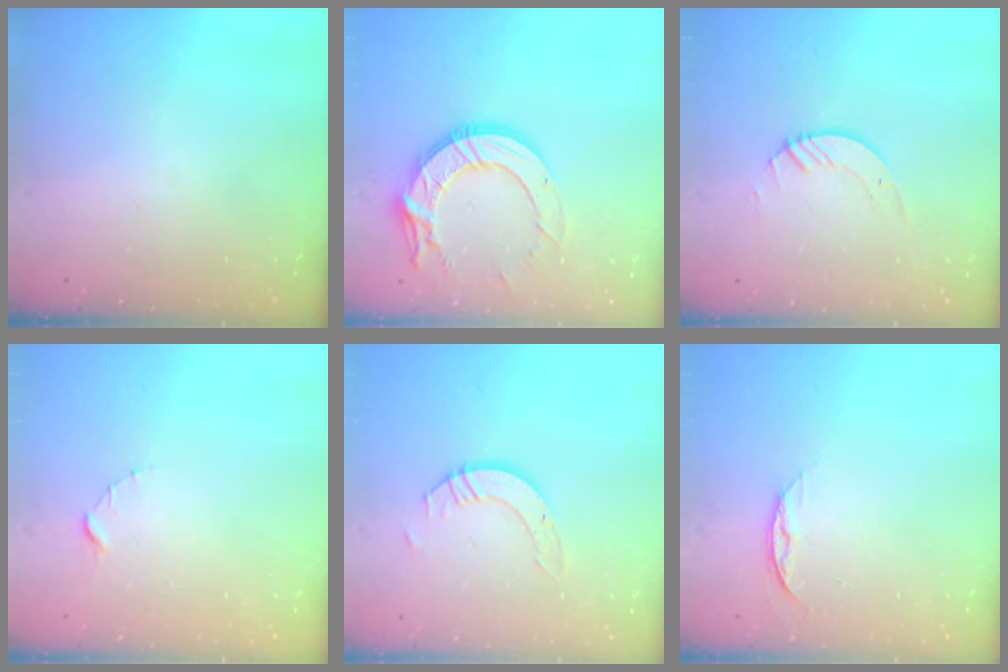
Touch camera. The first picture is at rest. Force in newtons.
{"total": 14.7, "press": 14.6, "slide": 1.4}
{"total": 2.9, "press": 2.9, "slide": 0.3}
{"total": 1.5, "press": 1.5, "slide": 0.2}
{"total": 6.0, "press": 6.0, "slide": 0.4}
{"total": 6.4, "press": 6.3, "slide": 0.8}